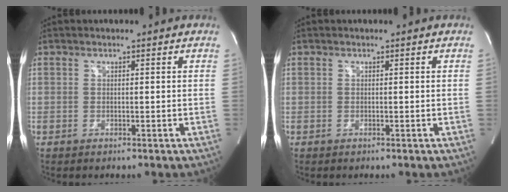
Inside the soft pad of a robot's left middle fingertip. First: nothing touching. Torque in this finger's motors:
{"motor_torque": [0.35, -0.36, -0.04, -0.07]}